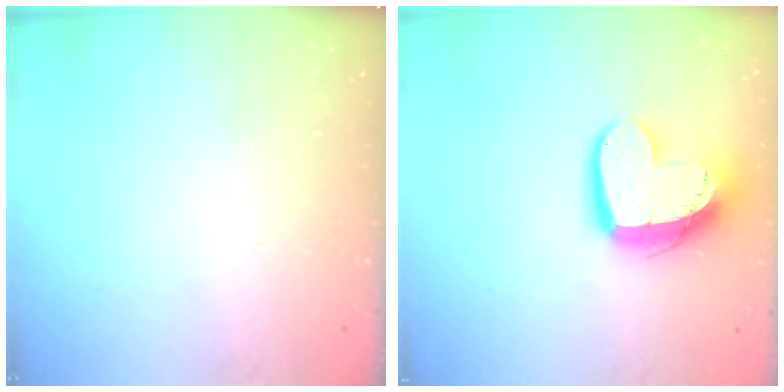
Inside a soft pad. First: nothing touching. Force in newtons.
{"total": 15.8, "press": 15.8, "slide": 1.3}